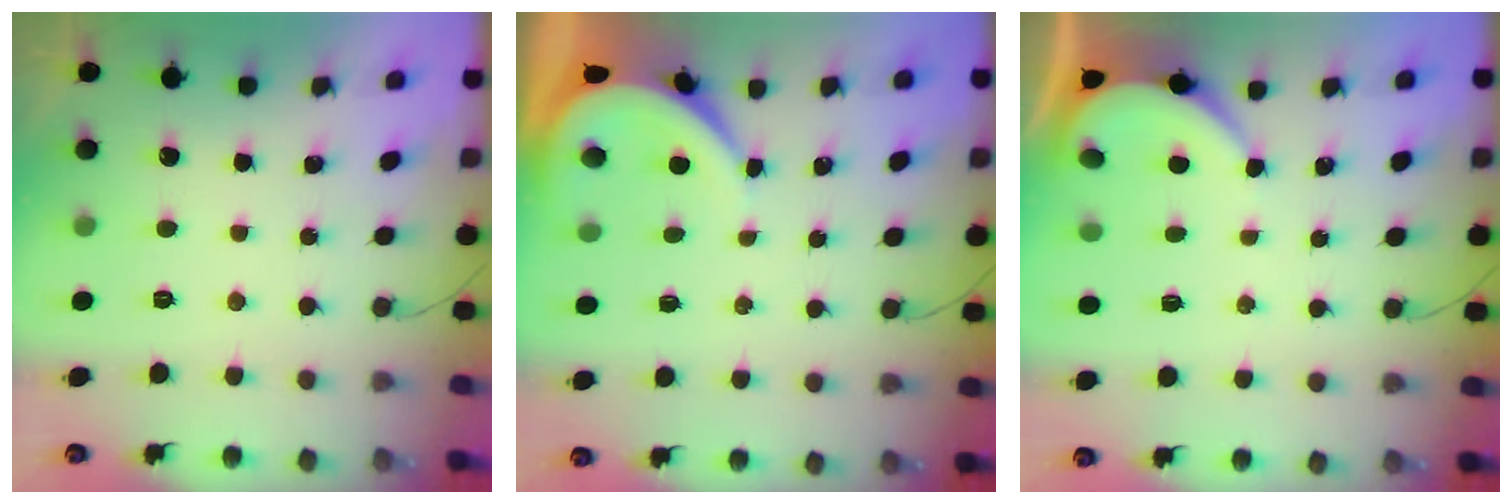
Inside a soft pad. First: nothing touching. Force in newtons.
{"total": 3.7, "press": 3.7, "slide": 0.4}
{"total": 2.3, "press": 2.3, "slide": 0.2}